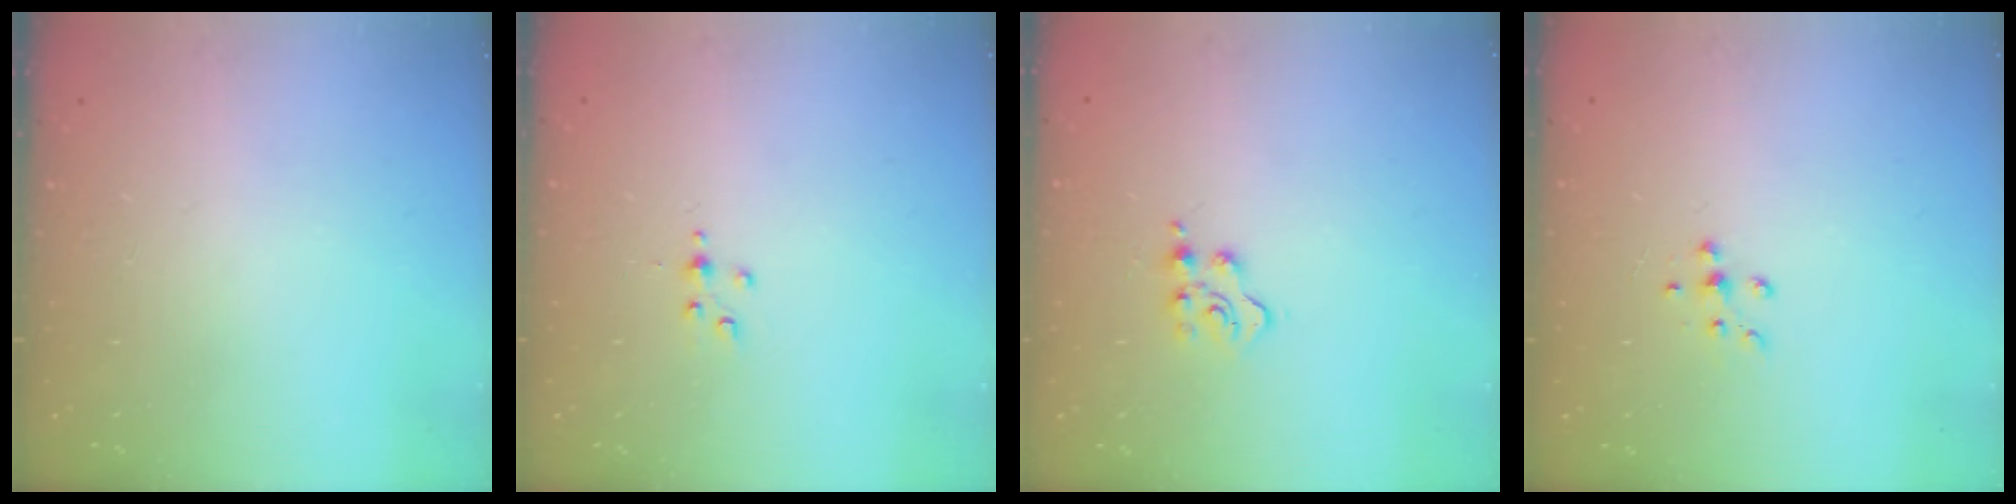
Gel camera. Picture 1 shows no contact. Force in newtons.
{"total": 2.7, "press": 2.7, "slide": 0.4}
{"total": 4.7, "press": 4.7, "slide": 0.5}
{"total": 5.9, "press": 5.8, "slide": 0.8}